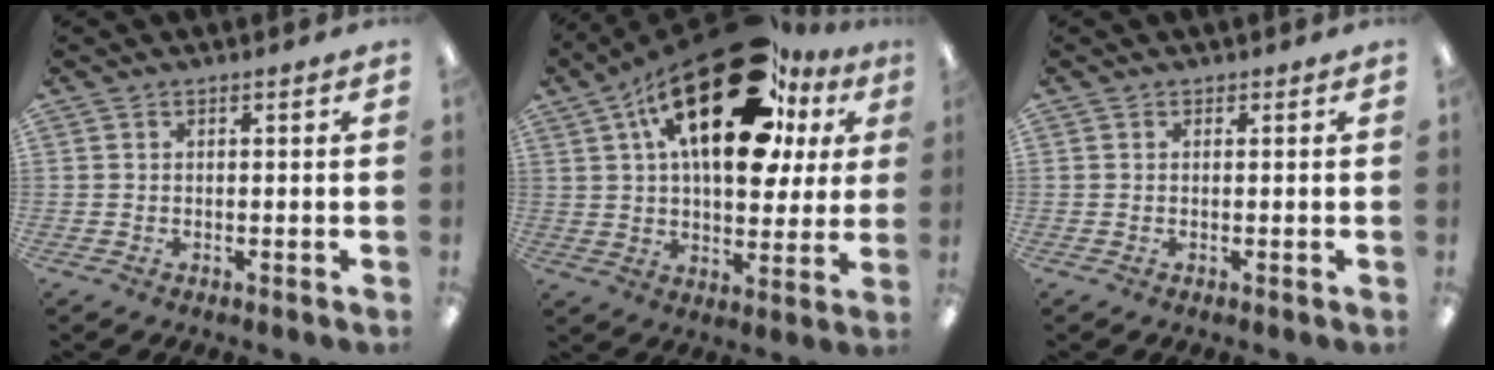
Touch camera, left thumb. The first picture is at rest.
{"total": 27.9, "force": [13.7, 12.6, 20.8], "torque": [-0.328, -0.059, 0.225]}
{"total": 0.0}